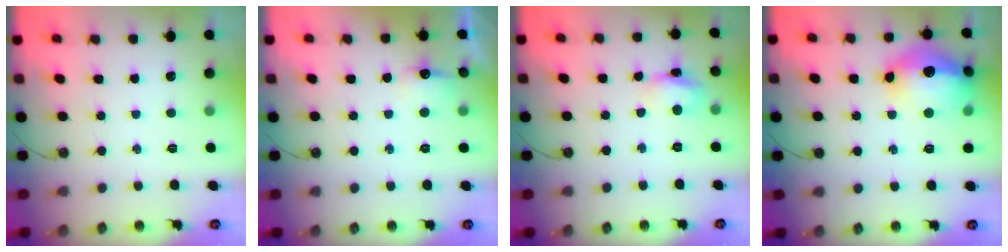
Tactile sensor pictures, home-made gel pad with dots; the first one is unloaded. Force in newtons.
{"total": 7.4, "press": 7.3, "slide": 0.9}
{"total": 7.3, "press": 7.3, "slide": 0.5}
{"total": 18.2, "press": 18.2, "slide": 1.5}